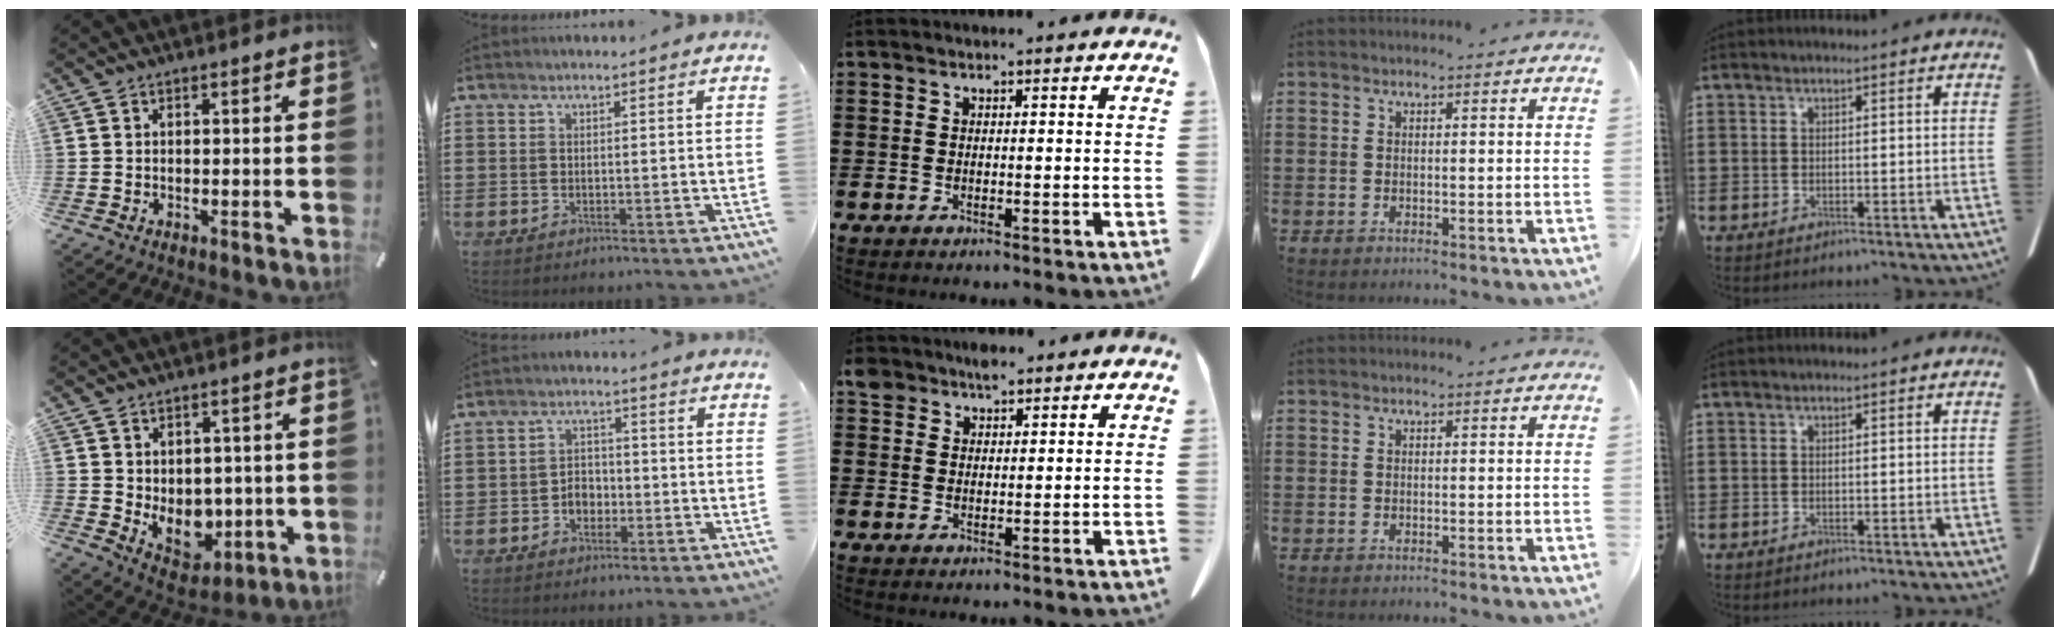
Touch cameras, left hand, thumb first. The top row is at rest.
{"thumb": {"total": 8.9, "force": [0.3, 7.6, 4.6], "torque": [-0.053, -0.018, 0.012]}, "index": {"total": 3.3, "force": [-1.5, 2.4, 1.8], "torque": [-0.038, 0.006, -0.032]}, "middle": {"total": 3.4, "force": [2.7, 1.7, 1.1], "torque": [-0.022, 0.002, 0.052]}}